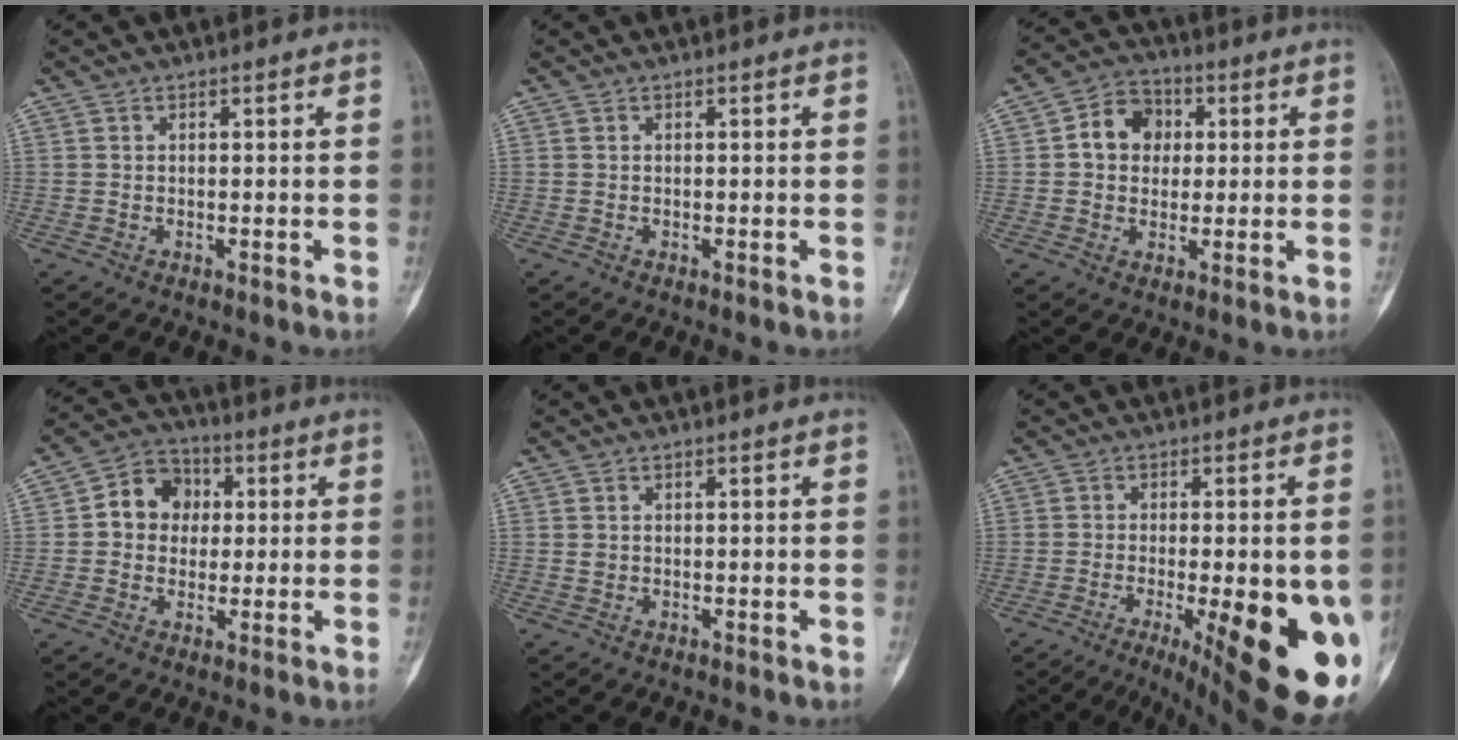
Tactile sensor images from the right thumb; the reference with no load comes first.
{"total": 0.0}
{"total": 8.4, "force": [1.3, 7.0, 4.4], "torque": [-0.041, 0.011, 0.012]}
{"total": 8.9, "force": [1.0, 7.6, 4.4], "torque": [-0.035, 0.015, 0.005]}
{"total": 0.7, "force": [0.1, 0.6, 0.3], "torque": [-0.002, 0.001, 0.004]}
{"total": 24.3, "force": [-8.4, 7.2, 21.6], "torque": [-0.208, -0.021, -0.095]}